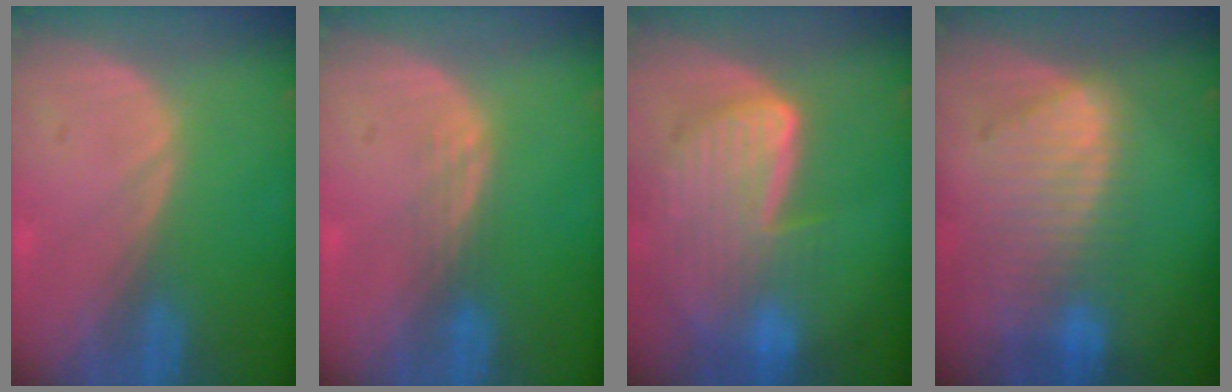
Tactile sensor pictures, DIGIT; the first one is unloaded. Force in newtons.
{"total": 1.8, "press": 1.7, "slide": 0.2}
{"total": 9.2, "press": 8.1, "slide": 4.5}
{"total": 8.4, "press": 7.7, "slide": 3.5}